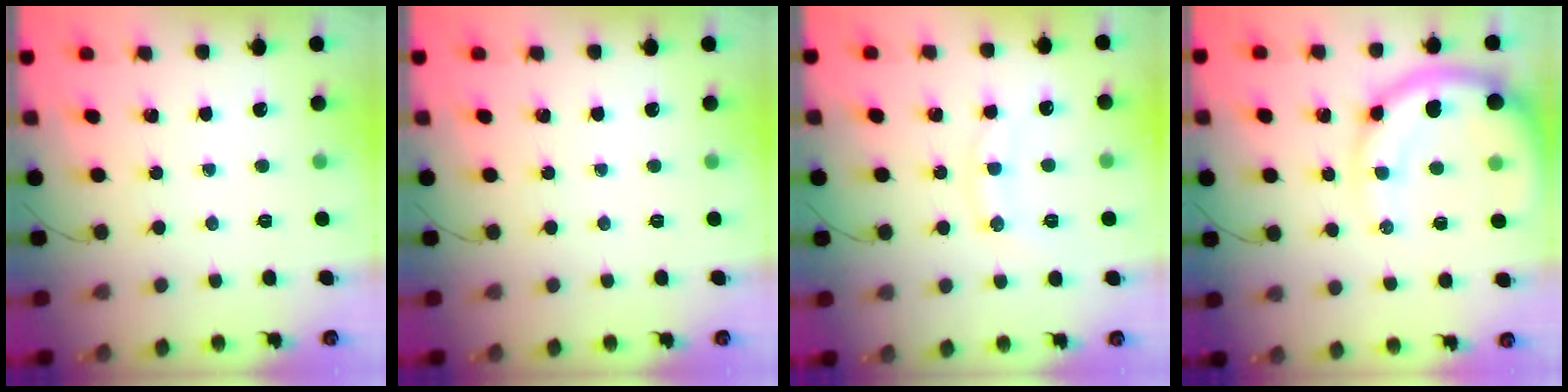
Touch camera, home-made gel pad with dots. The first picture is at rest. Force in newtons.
{"total": 0.0}
{"total": 9.7, "press": 9.6, "slide": 0.9}
{"total": 10.7, "press": 10.3, "slide": 3.0}